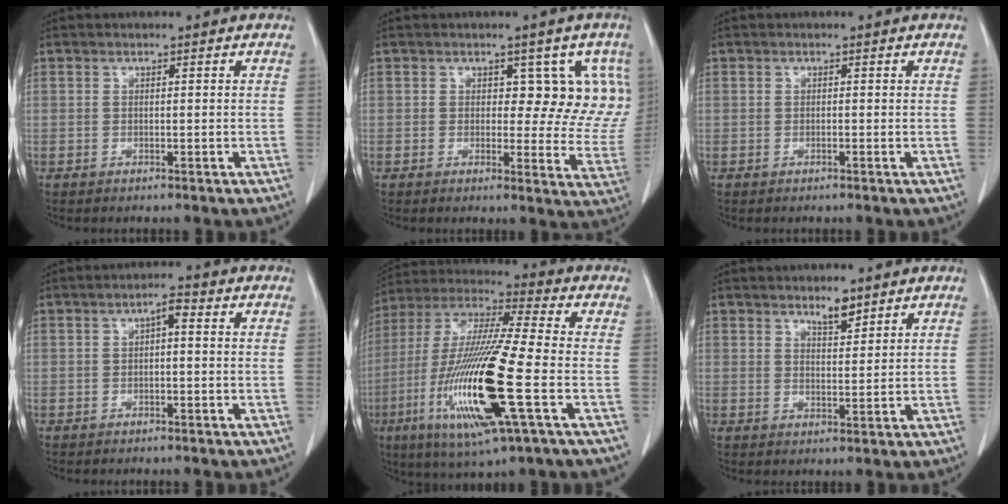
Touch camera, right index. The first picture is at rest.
{"total": 8.9, "force": [3.1, 5.1, 6.6], "torque": [-0.042, 0.003, 0.031]}
{"total": 0.0}
{"total": 2.2, "force": [0.2, 0.7, 2.0], "torque": [-0.034, 0.009, 0.003]}
{"total": 20.6, "force": [-5.8, 1.3, 19.8], "torque": [-0.428, -0.030, -0.111]}
{"total": 2.9, "force": [2.4, 0.8, 1.5], "torque": [-0.030, -0.005, 0.041]}